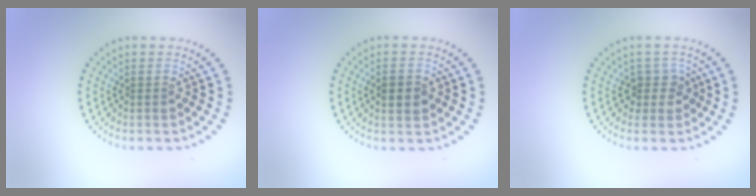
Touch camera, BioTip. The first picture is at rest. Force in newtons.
{"total": 2.7, "press": 2.7, "slide": 0.2}
{"total": 1.9, "press": 1.5, "slide": 1.1}